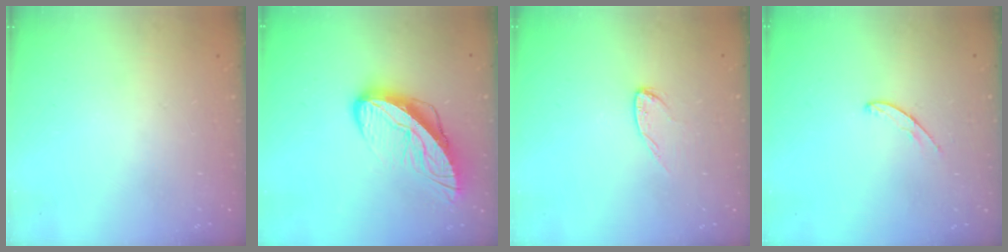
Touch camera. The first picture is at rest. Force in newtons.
{"total": 12.1, "press": 12.1, "slide": 1.4}
{"total": 6.1, "press": 6.1, "slide": 0.4}
{"total": 5.0, "press": 4.9, "slide": 0.4}